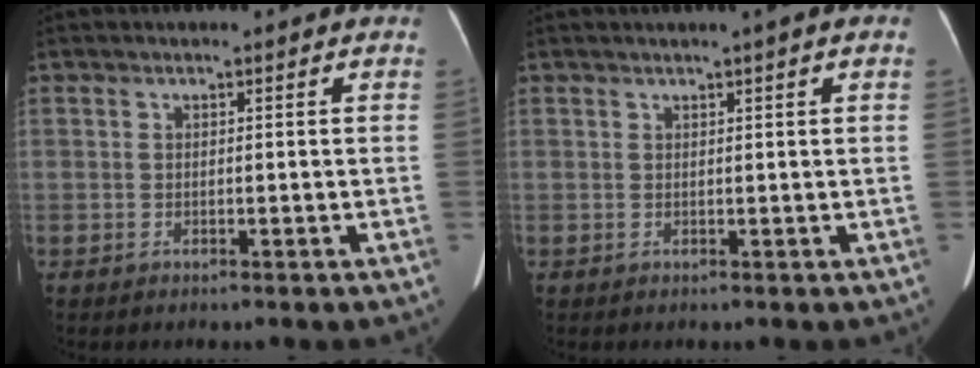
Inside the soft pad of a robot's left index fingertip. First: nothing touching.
{"total": 1.9, "force": [1.1, -0.1, 1.6], "torque": [-0.028, 0.010, 0.015]}